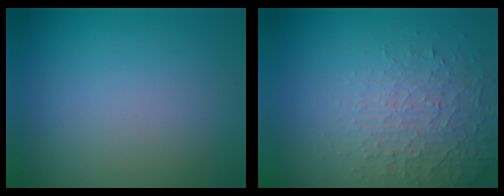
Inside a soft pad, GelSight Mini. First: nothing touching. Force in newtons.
{"total": 4.5, "press": 3.1, "slide": 3.4}